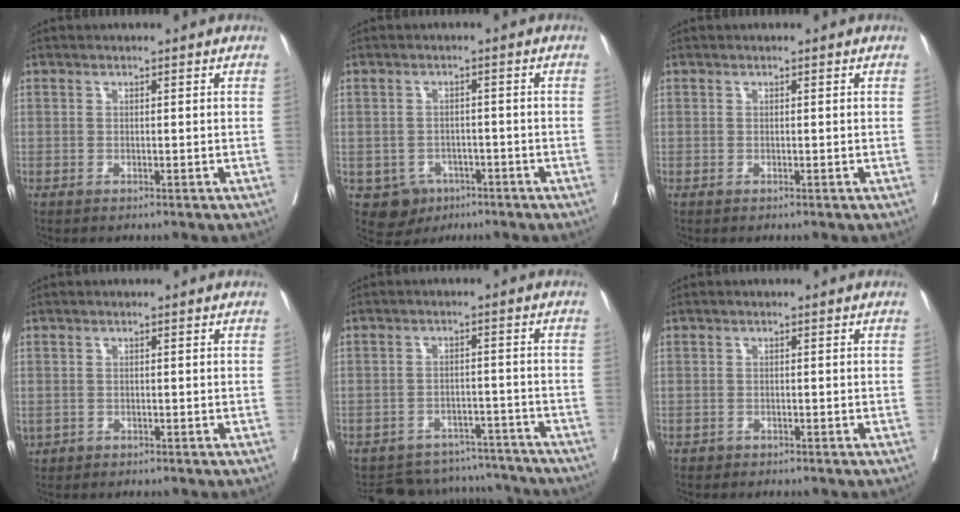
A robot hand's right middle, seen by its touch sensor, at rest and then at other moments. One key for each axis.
{"total": 4.7, "fx": -2.4, "fy": 3.9, "fz": 1.0, "tx": -0.012, "ty": 0.006, "tz": -0.030}
{"total": 0.0}
{"total": 1.7, "fx": -0.8, "fy": 1.4, "fz": 0.7, "tx": -0.019, "ty": 0.000, "tz": -0.009}
{"total": 12.3, "fx": -11.5, "fy": 4.2, "fz": 0.7, "tx": -0.006, "ty": 0.028, "tz": -0.145}
{"total": 0.8, "fx": -0.7, "fy": 0.4, "fz": 0.0, "tx": -0.008, "ty": 0.001, "tz": -0.014}